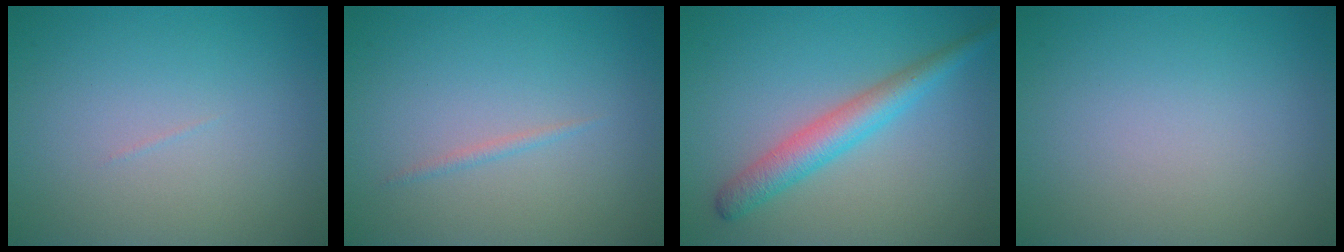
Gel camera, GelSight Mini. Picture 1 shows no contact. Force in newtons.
{"total": 0.6, "press": 0.6, "slide": 0.0}
{"total": 3.7, "press": 3.7, "slide": 0.1}
{"total": 0.0}